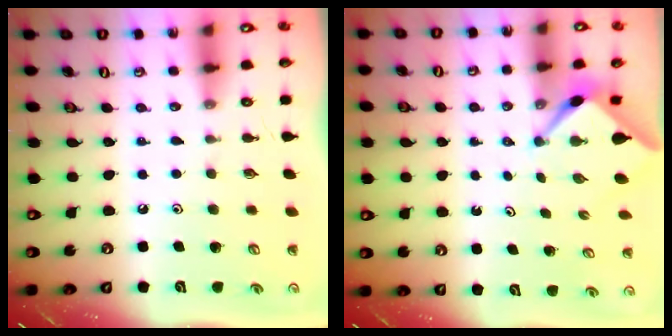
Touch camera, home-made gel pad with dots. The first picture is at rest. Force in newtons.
{"total": 2.4, "press": 2.4, "slide": 0.3}